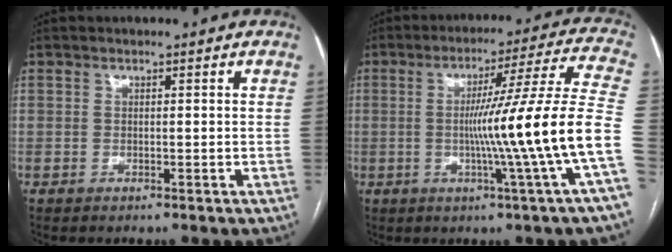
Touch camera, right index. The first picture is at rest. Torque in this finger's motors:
{"motor_torque": [1.89, -0.25, 1.06, 0.21]}